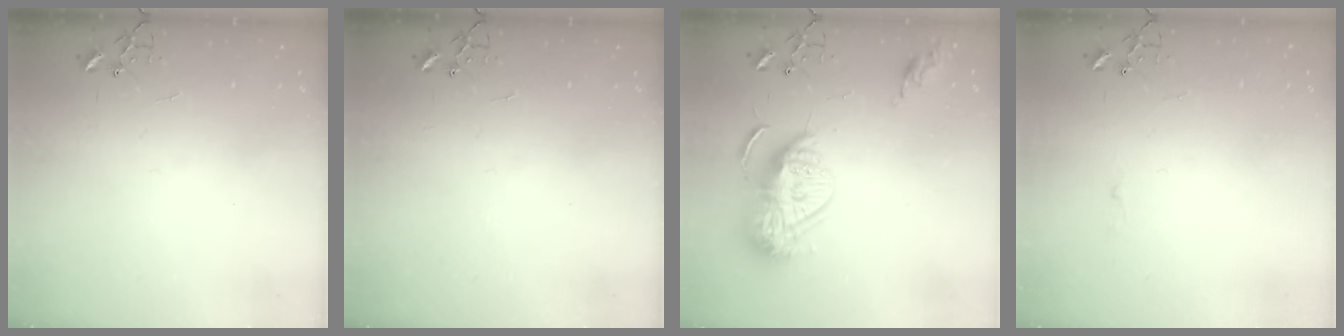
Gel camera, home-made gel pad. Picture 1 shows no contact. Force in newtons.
{"total": 0.0}
{"total": 15.5, "press": 15.4, "slide": 1.4}
{"total": 1.8, "press": 1.8, "slide": 0.2}